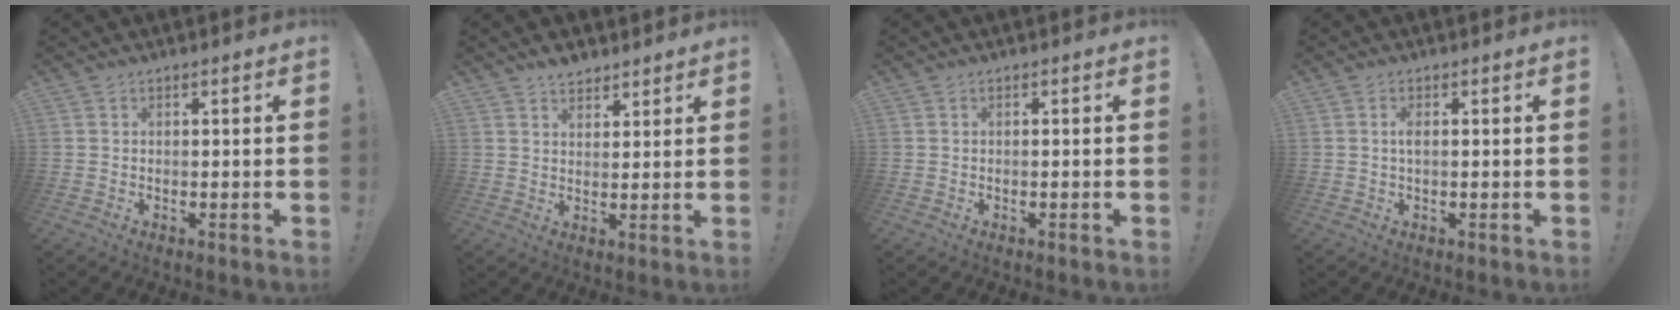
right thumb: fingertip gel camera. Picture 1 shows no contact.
{"total": 4.4, "force": [3.7, 2.4, 0.6], "torque": [0.007, -0.029, 0.066]}
{"total": 0.6, "force": [-0.4, -0.3, 0.1], "torque": [-0.001, -0.003, -0.008]}
{"total": 1.7, "force": [0.0, 0.4, 1.6], "torque": [-0.026, 0.000, -0.004]}